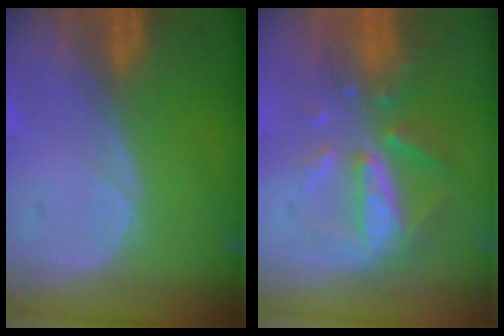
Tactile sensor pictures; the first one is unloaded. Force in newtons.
{"total": 8.0, "press": 7.2, "slide": 3.3}